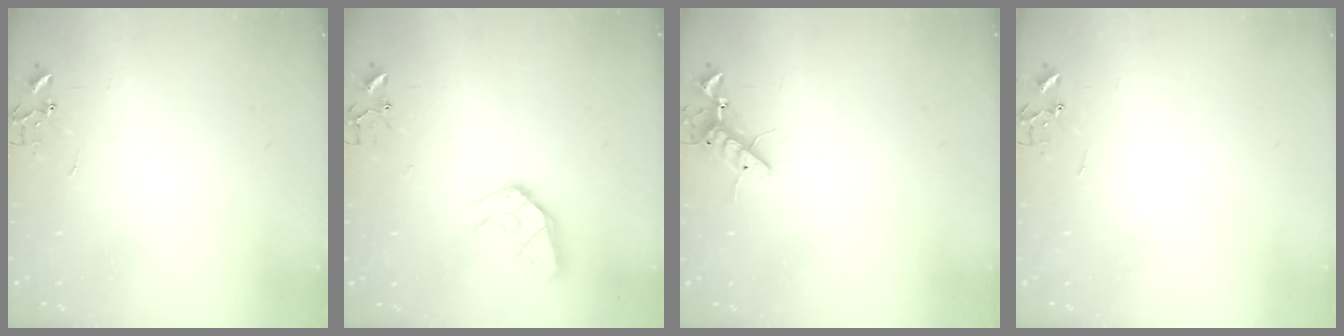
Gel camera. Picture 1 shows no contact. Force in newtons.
{"total": 11.0, "press": 11.0, "slide": 1.3}
{"total": 8.5, "press": 8.4, "slide": 1.5}
{"total": 0.0}